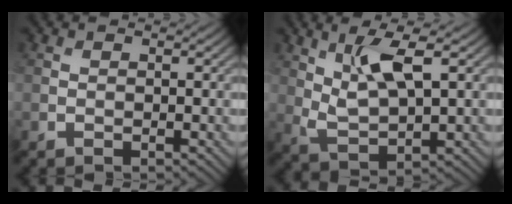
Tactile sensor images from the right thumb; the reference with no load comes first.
{"total": 6.9, "force": [3.0, 2.3, 5.9], "torque": [-0.124, -0.006, 0.062]}